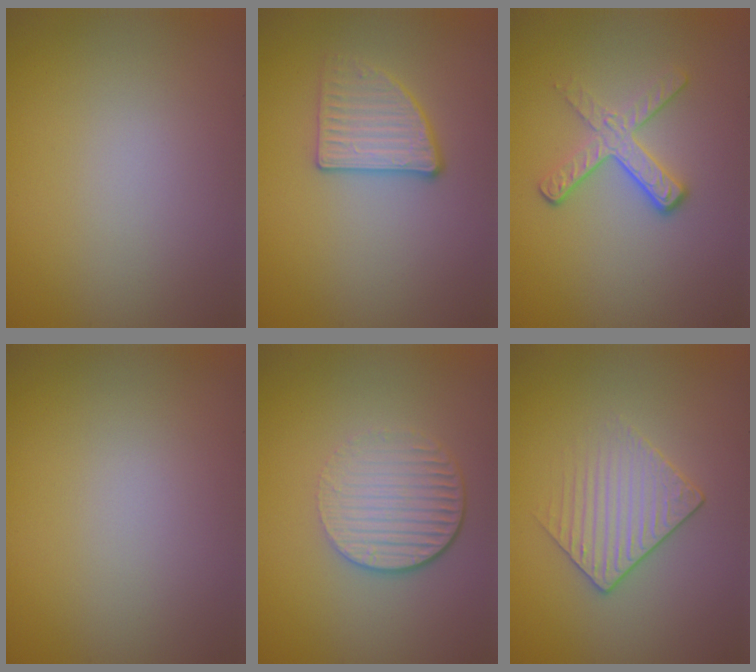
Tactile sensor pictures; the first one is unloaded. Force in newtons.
{"total": 2.7, "press": 2.6, "slide": 0.8}
{"total": 3.2, "press": 2.4, "slide": 2.1}
{"total": 0.0}
{"total": 4.4, "press": 2.8, "slide": 3.4}
{"total": 2.1, "press": 1.8, "slide": 1.1}